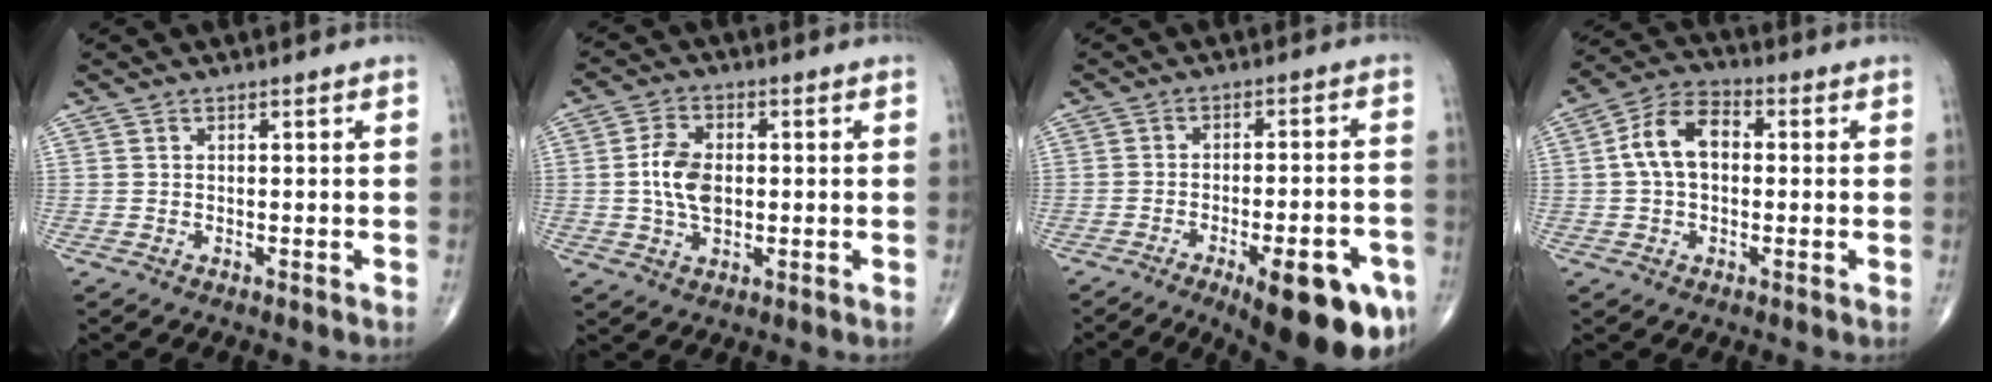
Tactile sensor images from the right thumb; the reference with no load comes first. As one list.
[{"total": 7.6, "force": [0.0, 4.8, 5.9], "torque": [-0.107, 0.004, 0.000]}, {"total": 18.5, "force": [-9.2, 6.0, 14.9], "torque": [-0.142, 0.033, -0.117]}, {"total": 9.4, "force": [0.7, 6.1, 7.1], "torque": [-0.127, 0.029, 0.005]}]